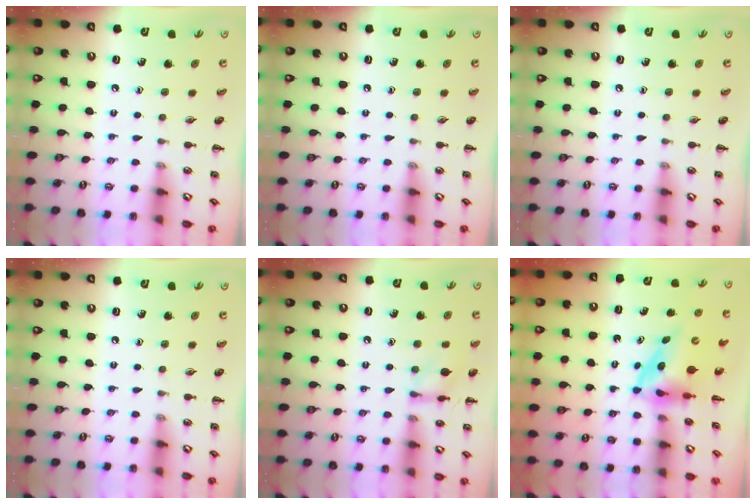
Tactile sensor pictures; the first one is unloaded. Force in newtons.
{"total": 0.0}
{"total": 0.0}
{"total": 0.0}
{"total": 8.9, "press": 8.9, "slide": 0.7}
{"total": 3.9, "press": 3.8, "slide": 0.8}